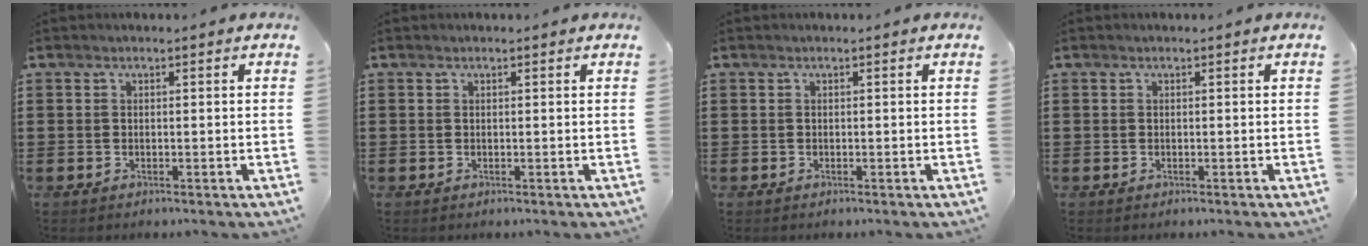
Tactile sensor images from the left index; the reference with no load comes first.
{"total": 0.0}
{"total": 0.0}
{"total": 0.0}